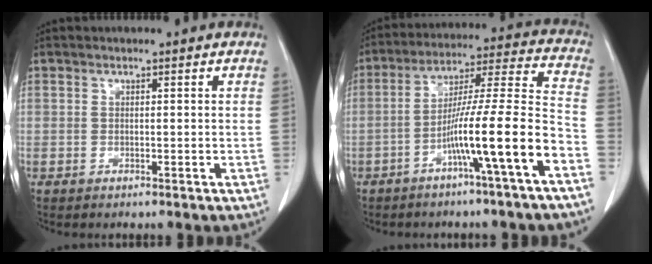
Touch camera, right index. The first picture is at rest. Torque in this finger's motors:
{"motor_torque": [1.94, -0.19, 0.88, 0.20]}